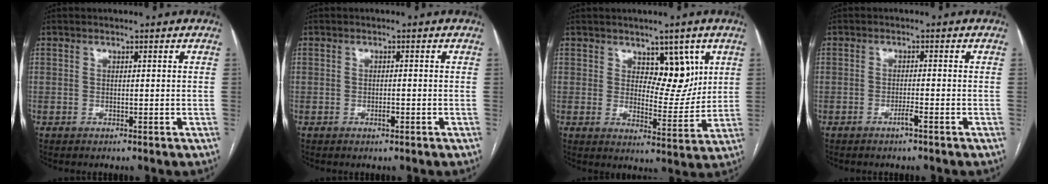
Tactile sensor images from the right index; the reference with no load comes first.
{"total": 1.1, "force": [-0.5, 0.4, 0.9], "torque": [-0.017, 0.000, -0.006]}
{"total": 7.4, "force": [3.5, 3.7, 5.4], "torque": [-0.063, -0.002, 0.059]}
{"total": 1.5, "force": [-1.0, -0.2, 1.2], "torque": [-0.024, 0.000, -0.019]}